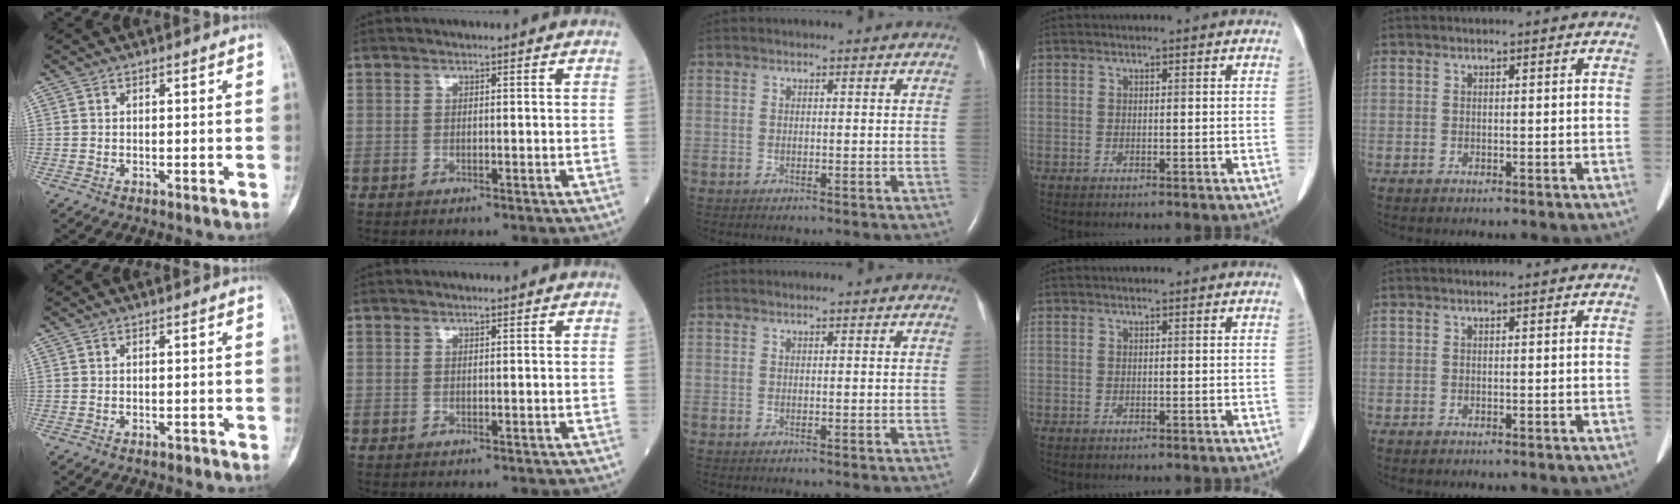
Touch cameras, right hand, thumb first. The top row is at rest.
{"thumb": {"total": 0.8, "force": [-0.6, 0.5, 0.3], "torque": [-0.006, 0.003, -0.009]}}